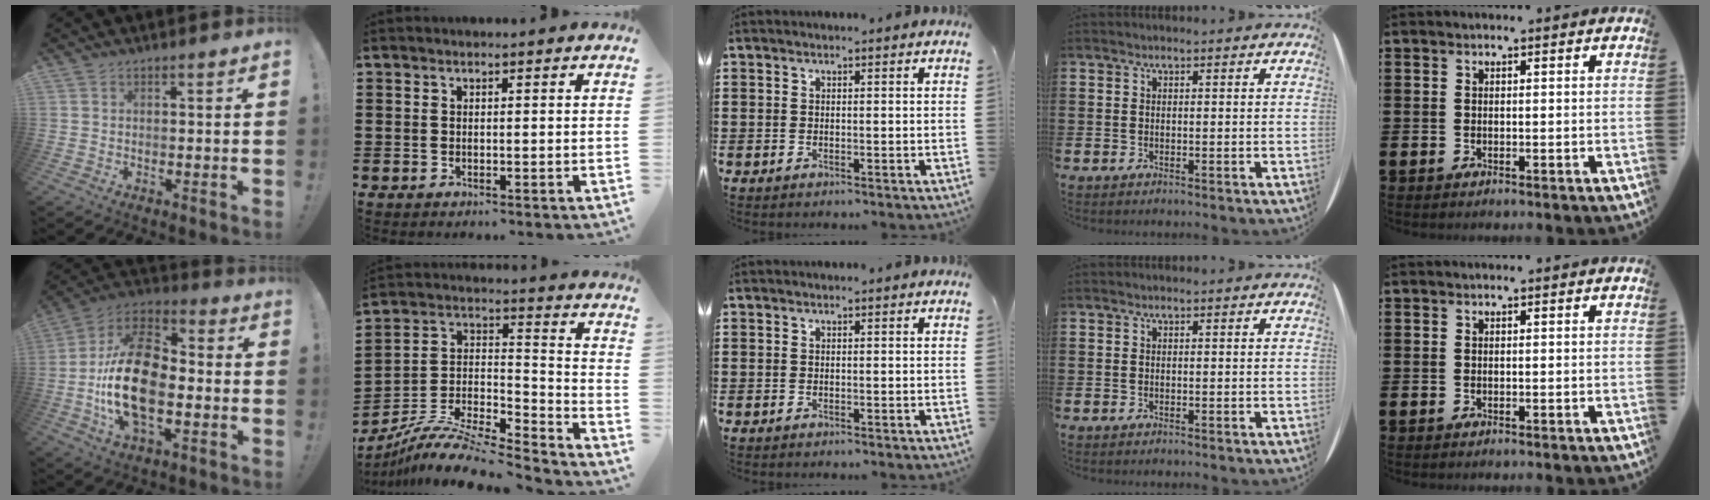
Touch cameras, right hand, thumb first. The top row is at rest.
{"thumb": {"total": 23.5, "force": [-3.5, 13.7, 18.8], "torque": [-0.357, 0.024, -0.052]}, "index": {"total": 10.4, "force": [-9.0, 2.0, 4.7], "torque": [-0.092, 0.011, -0.180]}}